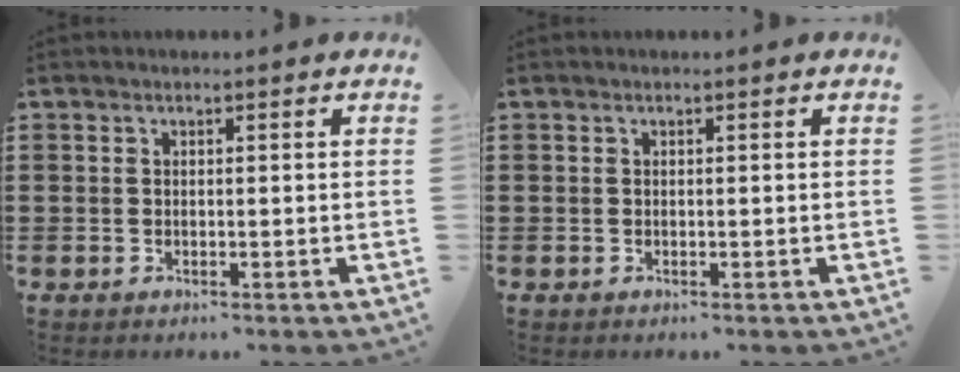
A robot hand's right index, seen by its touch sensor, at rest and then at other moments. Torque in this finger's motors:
{"motor_torque": [-0.01, 0.01, 0.00, 0.00]}